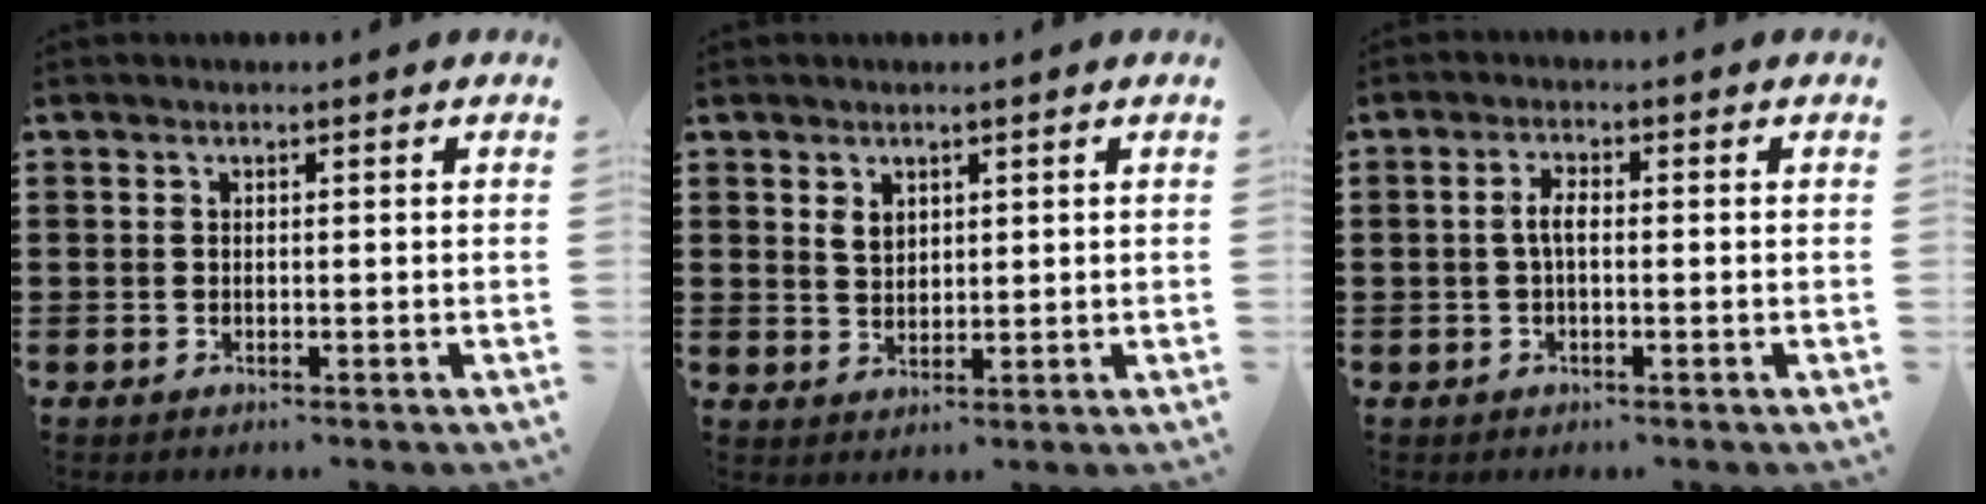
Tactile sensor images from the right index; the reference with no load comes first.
{"total": 2.3, "force": [1.4, 1.6, 0.9], "torque": [-0.023, 0.006, 0.025]}
{"total": 2.6, "force": [-0.3, 1.0, 2.4], "torque": [-0.053, 0.001, -0.009]}